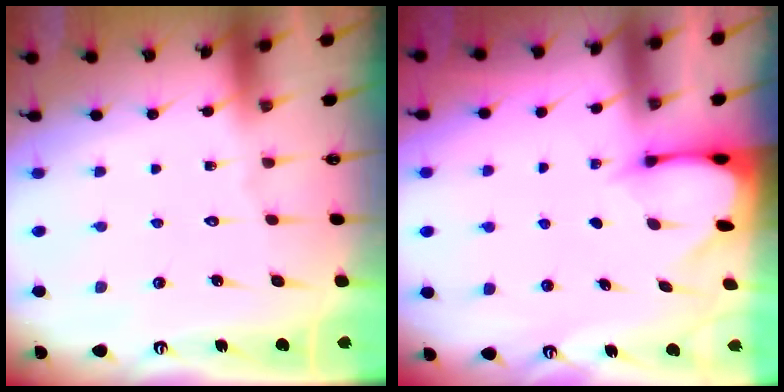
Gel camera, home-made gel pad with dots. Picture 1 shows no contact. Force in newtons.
{"total": 2.6, "press": 2.6, "slide": 0.3}